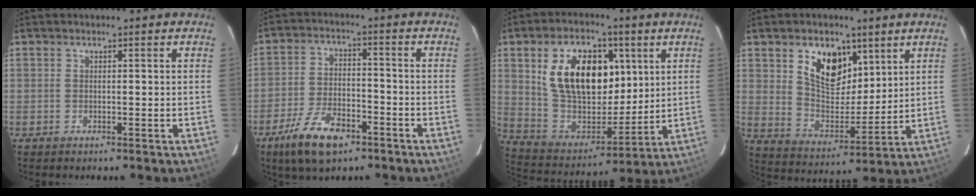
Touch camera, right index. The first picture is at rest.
{"total": 11.7, "force": [-7.3, 5.2, 7.5], "torque": [-0.172, -0.010, -0.130]}
{"total": 20.1, "force": [5.9, 11.9, 15.0], "torque": [-0.281, 0.010, 0.119]}
{"total": 12.2, "force": [6.2, 7.4, 7.5], "torque": [-0.126, -0.001, 0.118]}